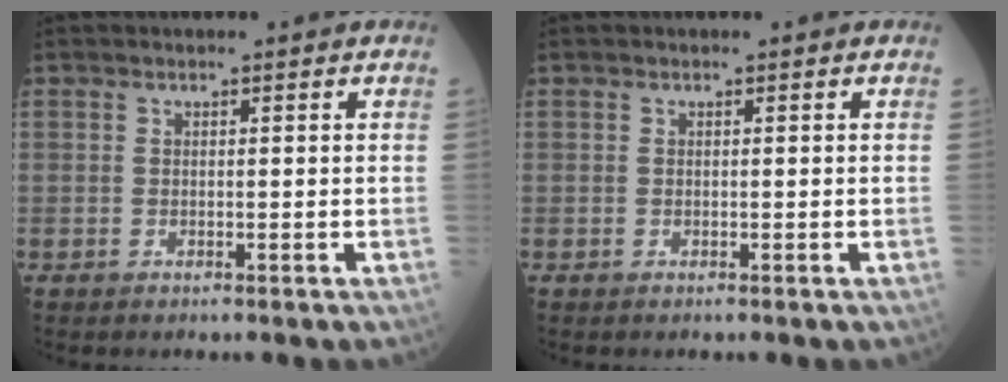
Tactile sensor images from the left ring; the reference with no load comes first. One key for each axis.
{"total": 0.0}